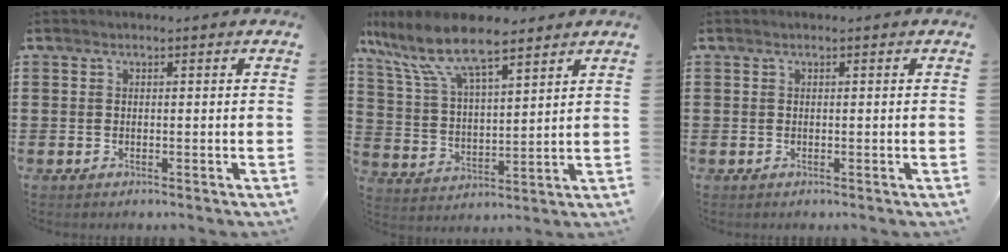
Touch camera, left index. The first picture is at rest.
{"total": 10.4, "force": [7.9, 2.8, 6.2], "torque": [-0.147, -0.023, 0.138]}
{"total": 0.0}